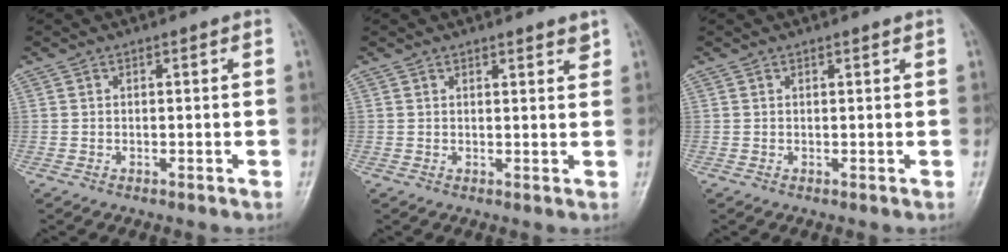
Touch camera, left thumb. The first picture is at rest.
{"total": 2.2, "force": [1.8, 0.5, 1.2], "torque": [-0.009, -0.011, 0.023]}
{"total": 0.5, "force": [0.5, 0.1, 0.3], "torque": [-0.006, -0.002, 0.007]}